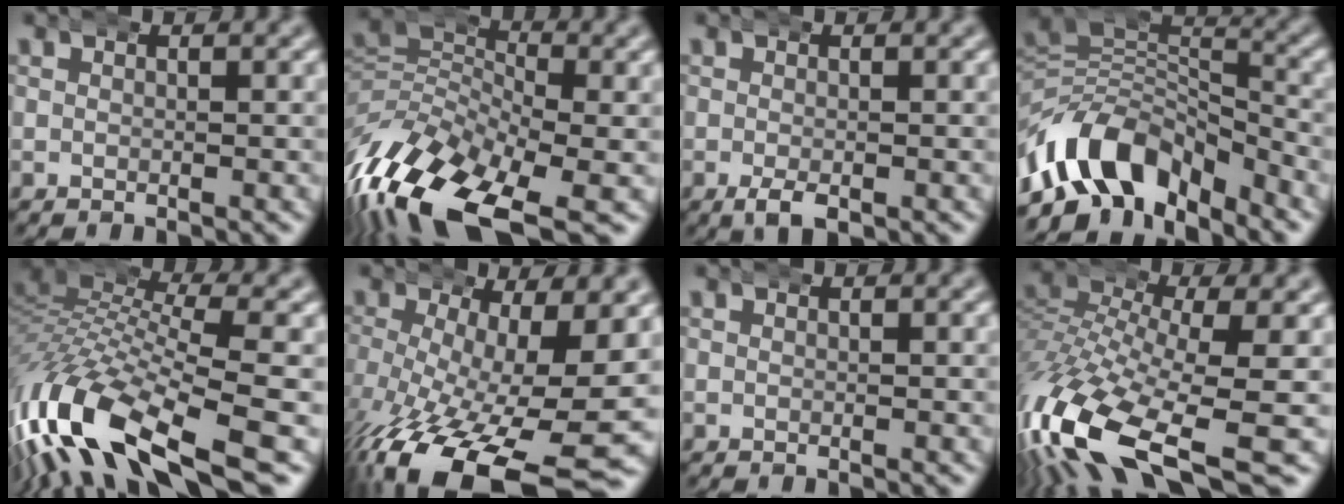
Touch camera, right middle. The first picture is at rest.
{"total": 12.0, "force": [-5.2, 7.5, 7.7], "torque": [-0.176, -0.054, -0.069]}
{"total": 2.2, "force": [-1.2, 0.9, 1.5], "torque": [-0.031, -0.014, -0.013]}
{"total": 11.7, "force": [-4.3, 8.5, 6.7], "torque": [-0.145, -0.044, -0.064]}
{"total": 11.0, "force": [-3.8, 5.8, 8.6], "torque": [-0.199, -0.036, -0.051]}
{"total": 11.6, "force": [-4.6, 5.0, 9.4], "torque": [-0.179, -0.056, -0.046]}
{"total": 0.0}
{"total": 10.4, "force": [-4.8, 4.9, 7.8], "torque": [-0.196, -0.057, -0.055]}